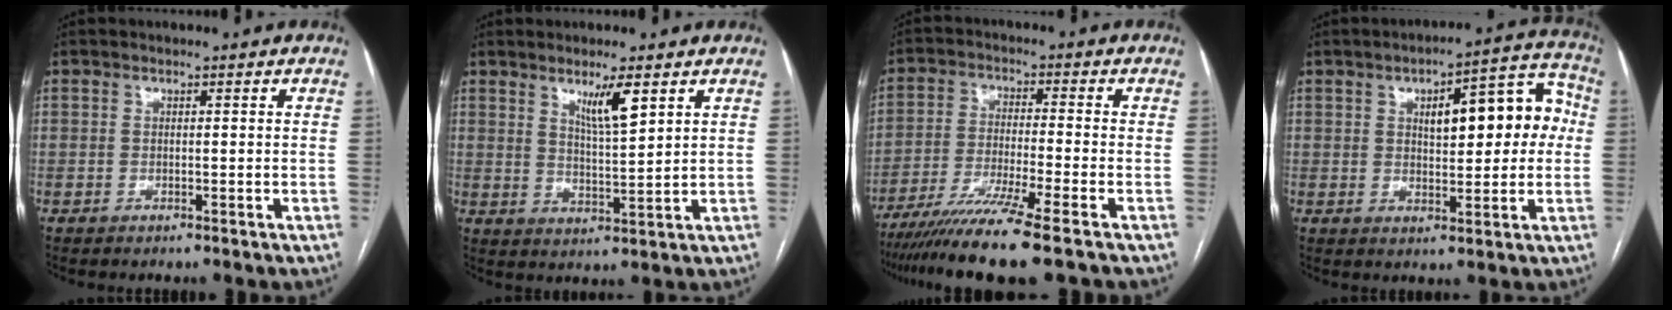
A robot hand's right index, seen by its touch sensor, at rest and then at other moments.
{"total": 5.5, "force": [3.2, 0.2, 4.4], "torque": [-0.079, -0.011, 0.059]}
{"total": 11.4, "force": [-8.7, -2.0, 7.1], "torque": [-0.120, -0.036, -0.143]}
{"total": 12.3, "force": [1.9, 4.3, 11.4], "torque": [-0.145, 0.041, 0.030]}